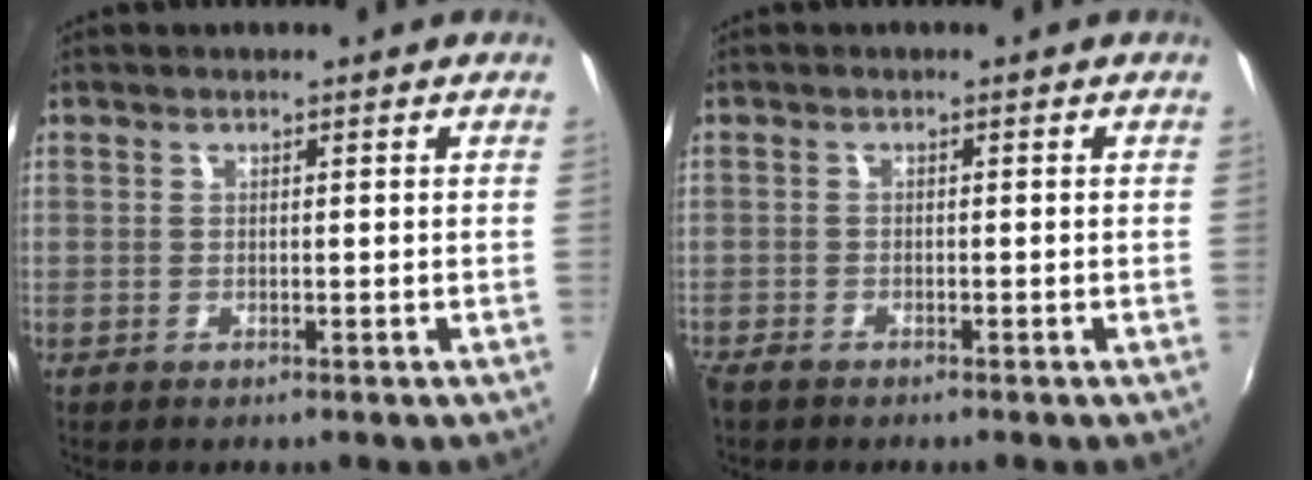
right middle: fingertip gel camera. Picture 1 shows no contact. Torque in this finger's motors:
{"motor_torque": [0.00, -0.05, 0.01, 0.02]}